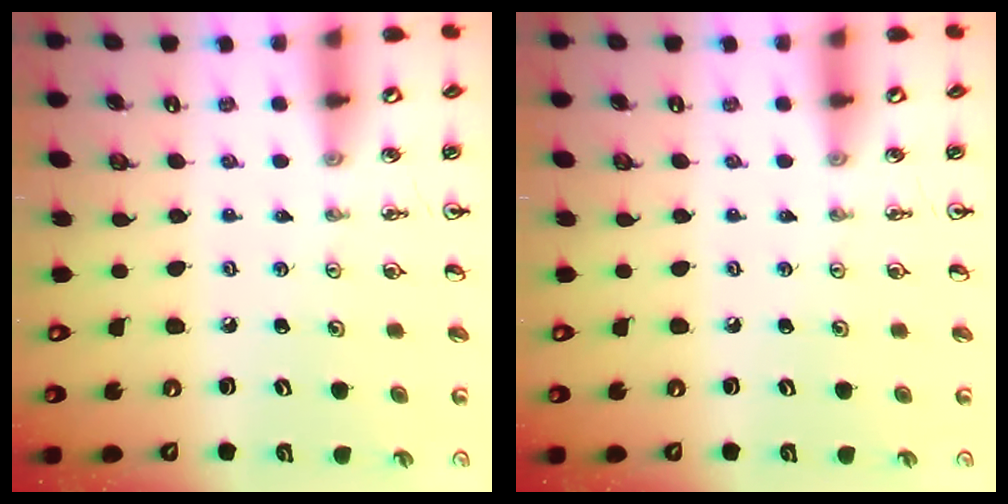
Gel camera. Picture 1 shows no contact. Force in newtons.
{"total": 0.0}